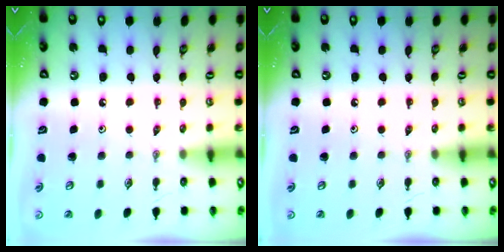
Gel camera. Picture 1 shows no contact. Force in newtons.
{"total": 0.0}